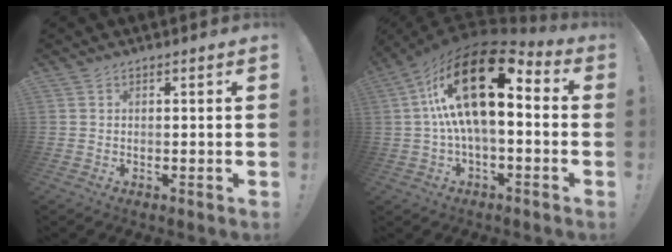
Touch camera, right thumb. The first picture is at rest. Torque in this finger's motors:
{"motor_torque": [1.98, 3.02, 2.33, -0.44, 0.78]}